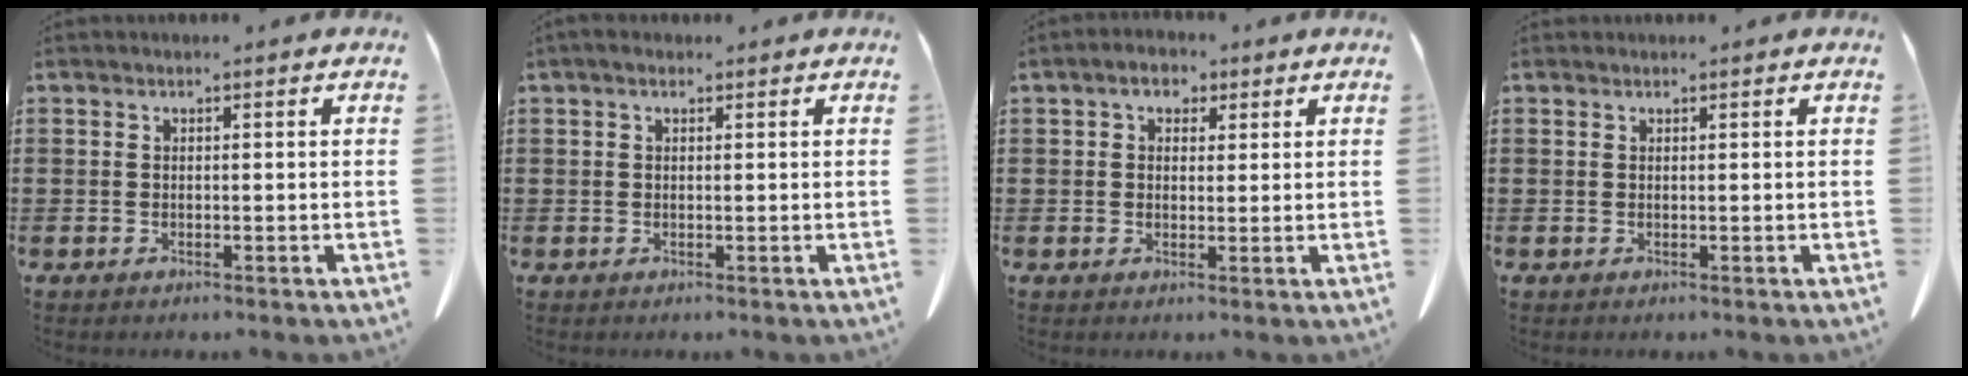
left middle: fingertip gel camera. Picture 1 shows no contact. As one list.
[{"total": 1.0, "force": [0.4, 0.5, 0.8], "torque": [-0.018, 0.005, 0.006]}, {"total": 3.1, "force": [1.9, 1.9, 1.4], "torque": [-0.039, 0.015, 0.032]}, {"total": 0.0}]